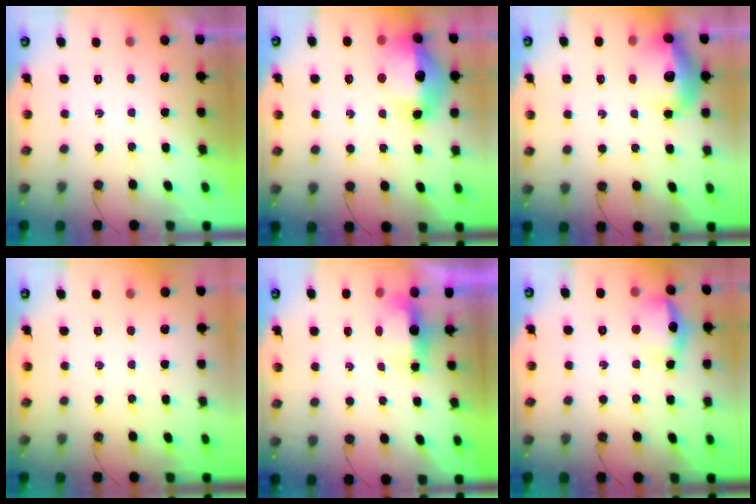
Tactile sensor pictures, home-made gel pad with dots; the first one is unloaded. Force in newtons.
{"total": 22.5, "press": 18.8, "slide": 12.4}
{"total": 15.6, "press": 15.5, "slide": 1.4}
{"total": 0.0}
{"total": 5.8, "press": 5.7, "slide": 1.0}
{"total": 13.8, "press": 13.7, "slide": 1.1}